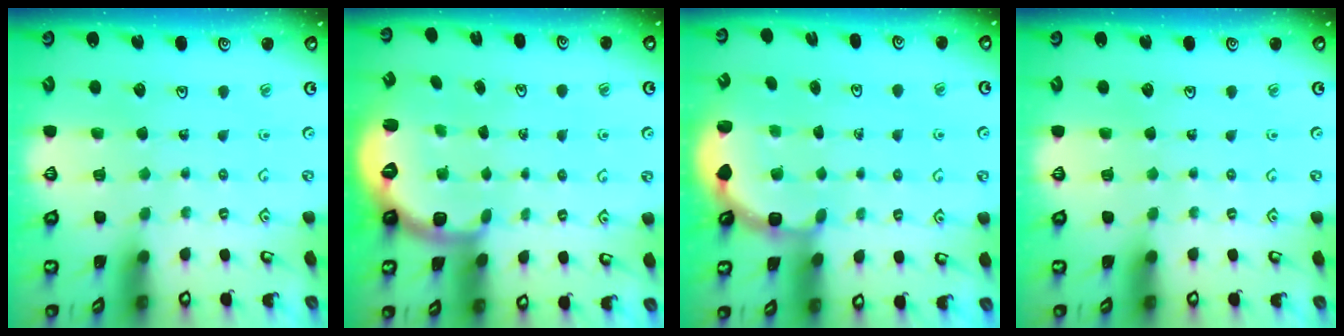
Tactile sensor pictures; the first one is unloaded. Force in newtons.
{"total": 2.7, "press": 1.6, "slide": 2.2}
{"total": 3.0, "press": 2.3, "slide": 1.8}
{"total": 0.0}